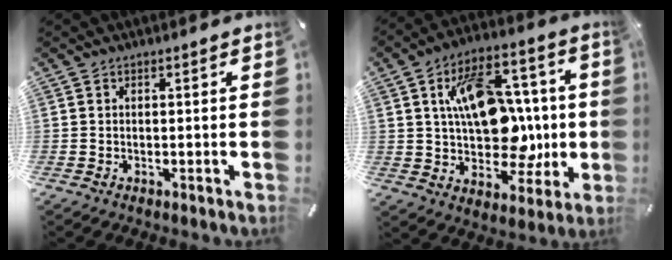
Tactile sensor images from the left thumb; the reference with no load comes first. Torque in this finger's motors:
{"motor_torque": [0.77, 1.23, 2.18, -0.35, 0.27]}